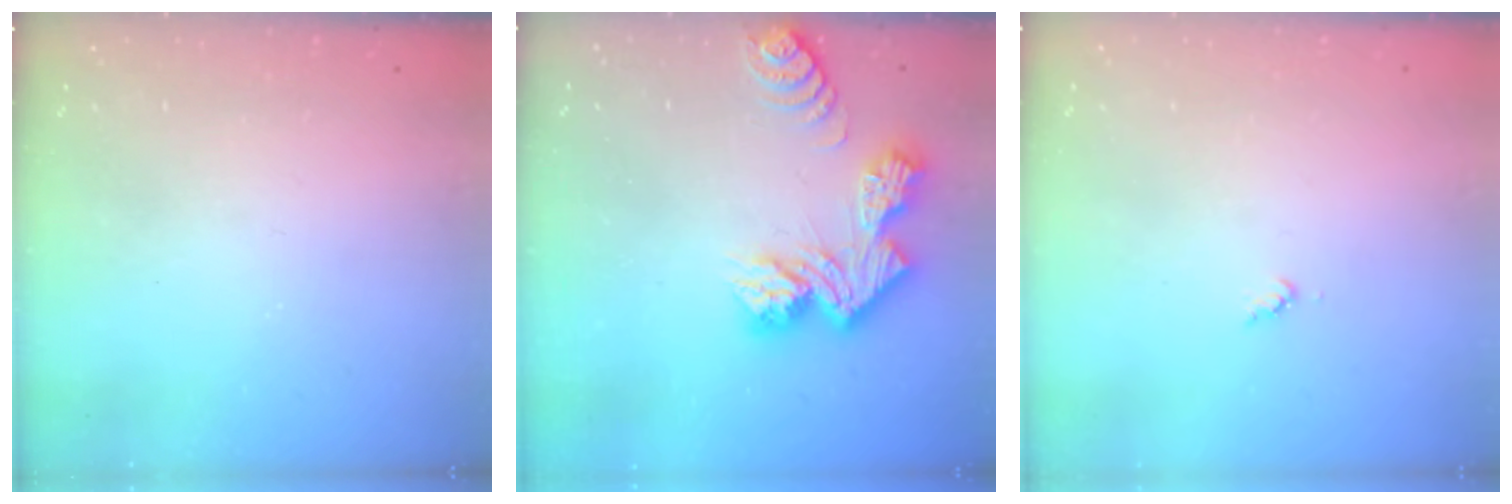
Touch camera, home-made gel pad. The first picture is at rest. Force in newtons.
{"total": 12.2, "press": 12.1, "slide": 1.0}
{"total": 3.3, "press": 3.3, "slide": 0.4}